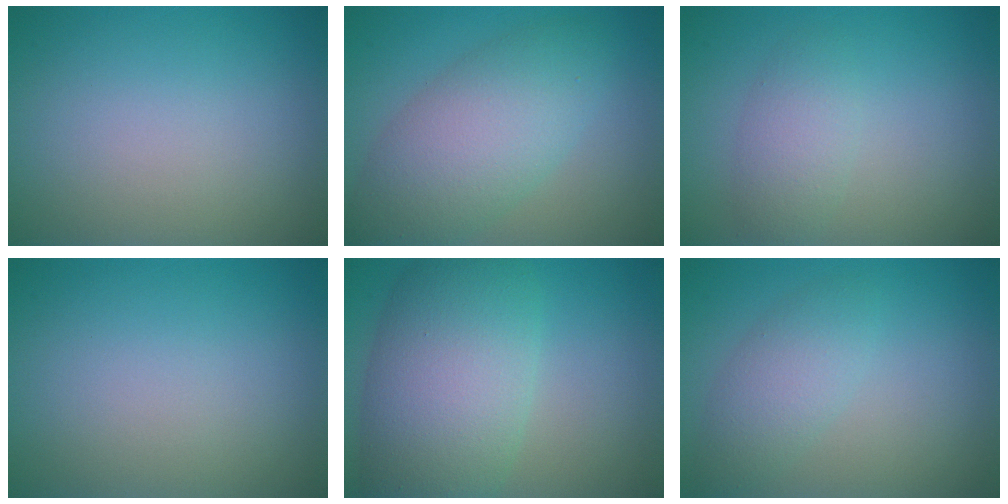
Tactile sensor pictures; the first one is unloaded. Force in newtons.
{"total": 6.9, "press": 6.9, "slide": 0.1}
{"total": 2.4, "press": 2.4, "slide": 0.1}
{"total": 0.0}
{"total": 9.9, "press": 9.9, "slide": 0.4}
{"total": 2.9, "press": 2.9, "slide": 0.2}